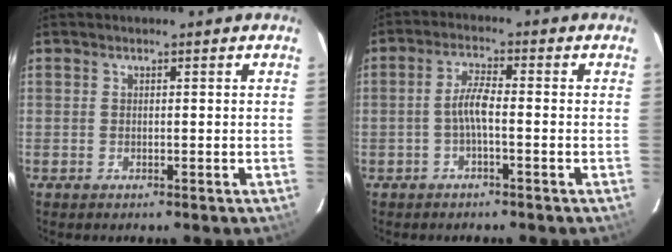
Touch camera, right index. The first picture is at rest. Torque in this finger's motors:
{"motor_torque": [0.33, -0.15, 0.24, 0.09]}